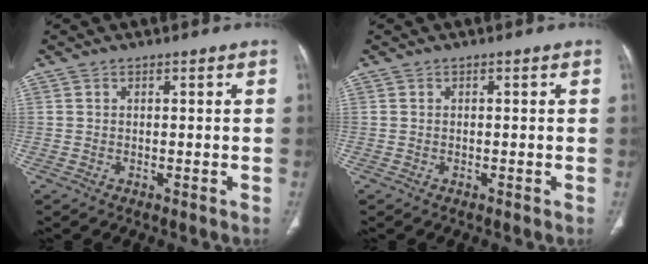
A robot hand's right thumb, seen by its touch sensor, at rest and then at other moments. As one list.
[{"total": 0.0}]